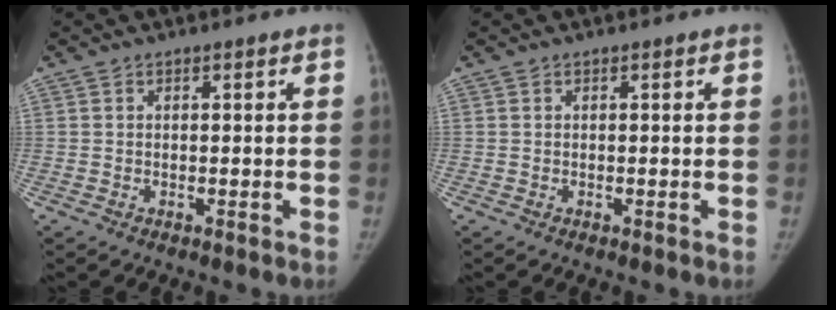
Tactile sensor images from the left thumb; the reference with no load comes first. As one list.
[{"total": 0.0}]